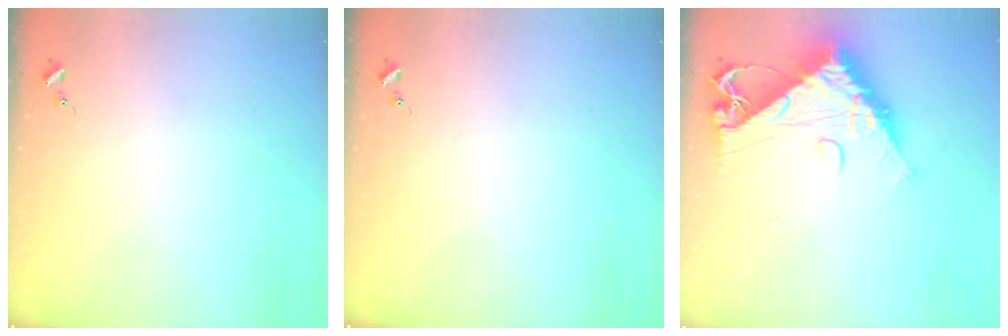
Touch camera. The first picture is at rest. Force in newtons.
{"total": 0.0}
{"total": 15.5, "press": 15.5, "slide": 1.5}